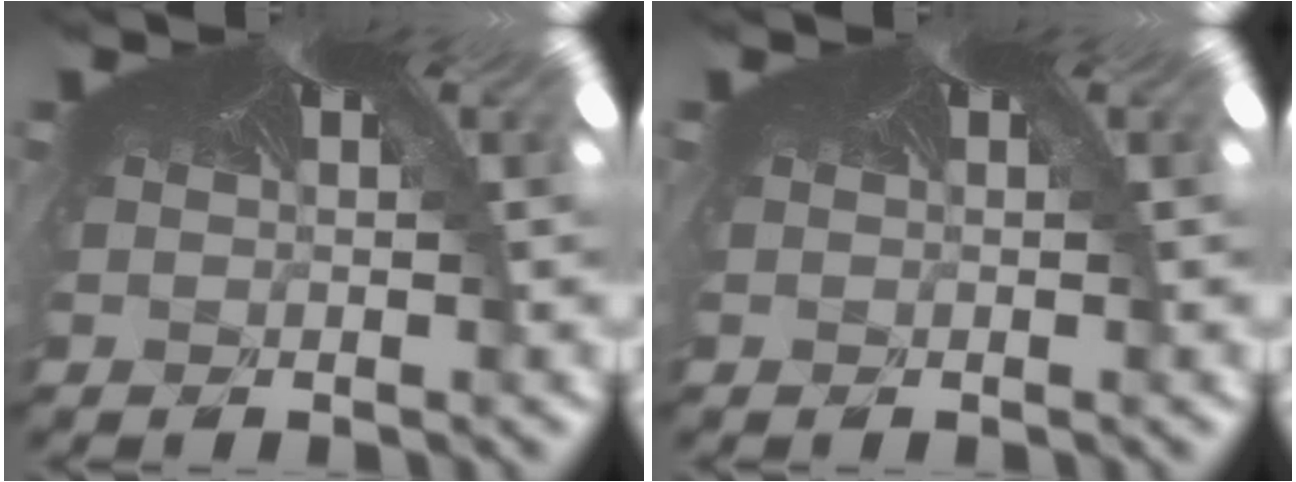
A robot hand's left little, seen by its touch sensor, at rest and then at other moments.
{"total": 0.0}